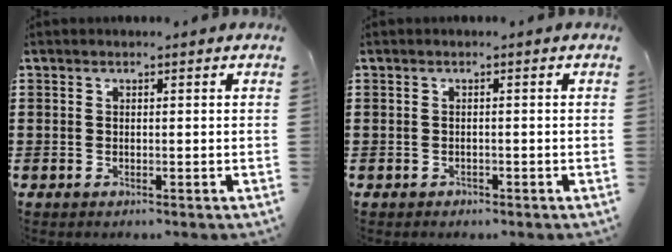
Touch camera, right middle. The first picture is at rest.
{"total": 0.5, "force": [-0.4, 0.3, 0.0], "torque": [-0.002, 0.002, -0.010]}